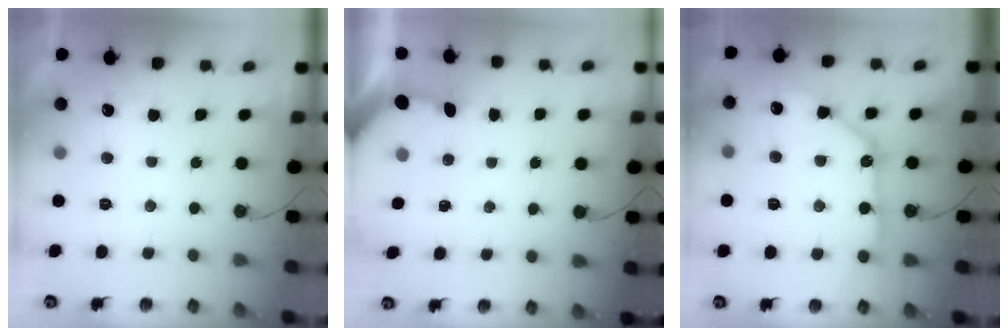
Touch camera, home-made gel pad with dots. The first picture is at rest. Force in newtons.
{"total": 3.2, "press": 3.2, "slide": 0.3}
{"total": 11.7, "press": 11.6, "slide": 1.5}